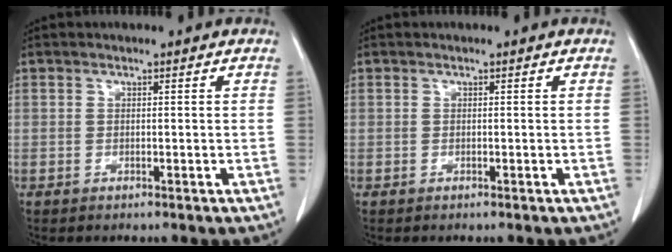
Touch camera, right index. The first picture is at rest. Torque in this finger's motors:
{"motor_torque": [-0.03, 0.01, 0.00, 0.00]}